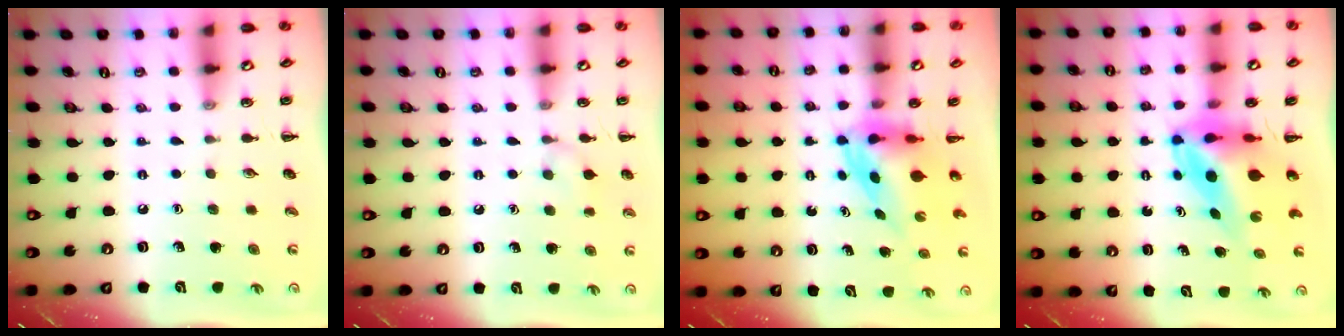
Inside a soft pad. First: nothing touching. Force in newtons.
{"total": 7.6, "press": 7.3, "slide": 2.1}
{"total": 3.8, "press": 3.7, "slide": 0.9}
{"total": 8.0, "press": 7.6, "slide": 2.5}